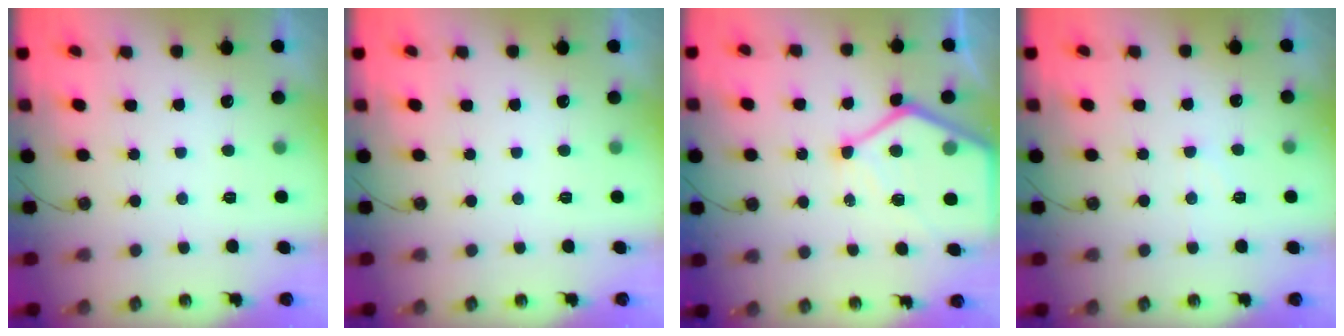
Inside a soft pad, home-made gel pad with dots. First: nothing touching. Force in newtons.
{"total": 0.0}
{"total": 14.9, "press": 14.8, "slide": 1.3}
{"total": 6.1, "press": 6.1, "slide": 0.9}